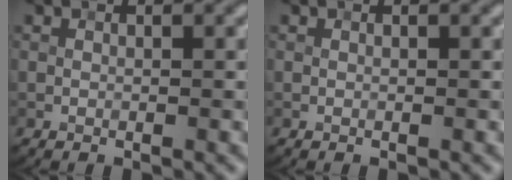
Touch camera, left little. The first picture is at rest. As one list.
[{"total": 0.0}]